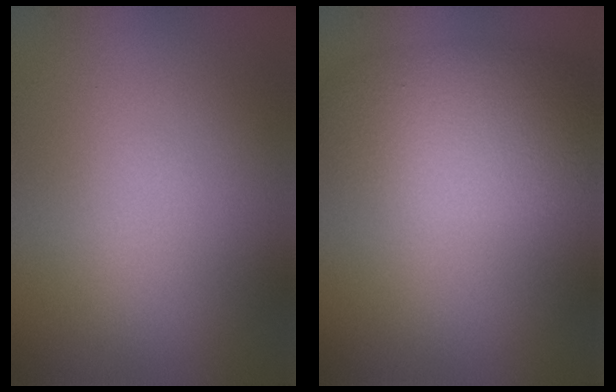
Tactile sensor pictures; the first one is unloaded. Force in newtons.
{"total": 4.9, "press": 4.9, "slide": 0.1}